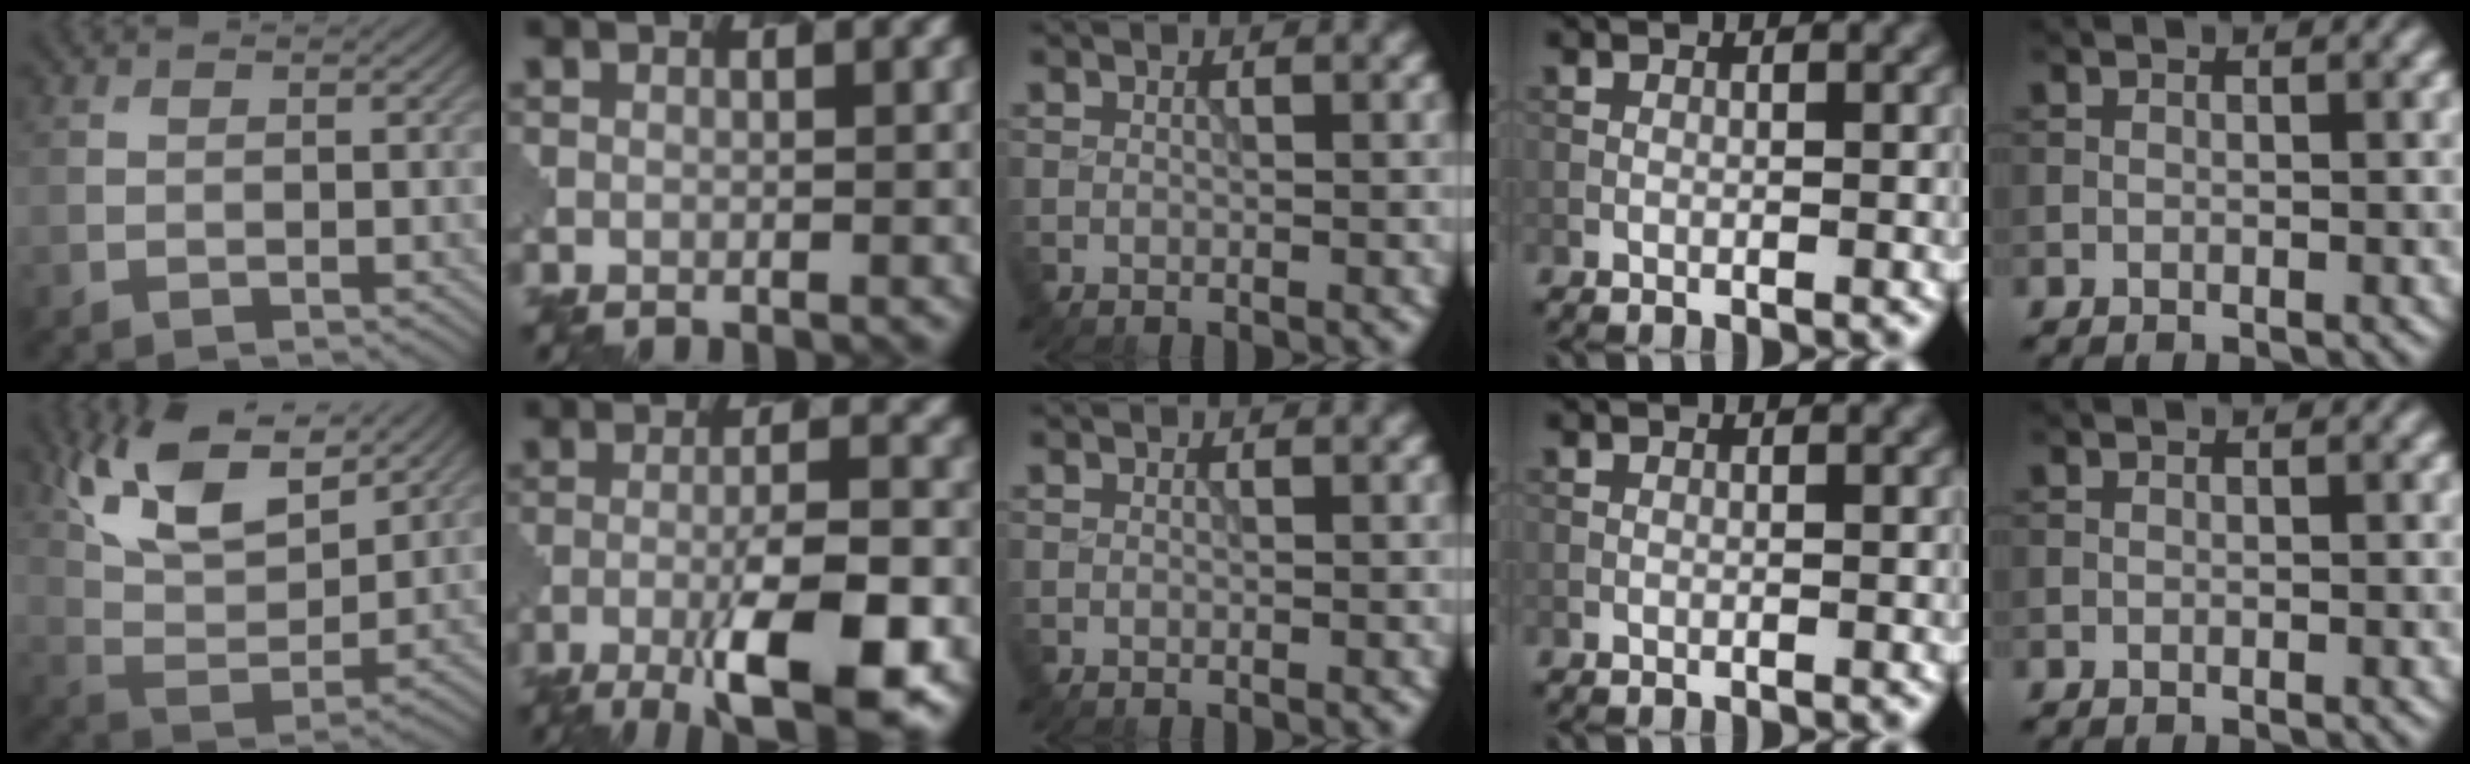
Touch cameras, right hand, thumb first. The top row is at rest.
{"thumb": {"total": 13.1, "force": [8.9, 5.0, 8.3], "torque": [-0.169, 0.004, 0.153]}, "index": {"total": 9.1, "force": [-4.5, 2.2, 7.6], "torque": [-0.125, -0.003, -0.073]}}